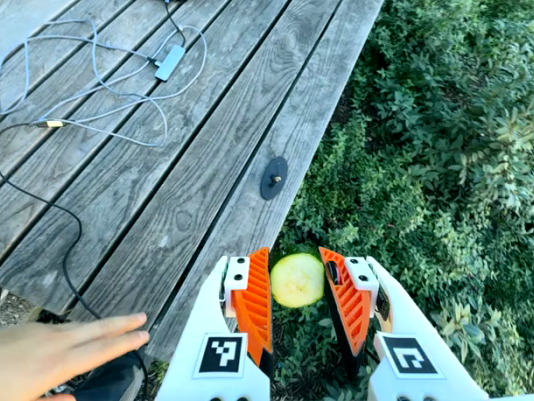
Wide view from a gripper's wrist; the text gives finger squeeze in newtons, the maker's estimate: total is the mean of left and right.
{"total": 9.2, "left": 9.1, "right": 9.3}